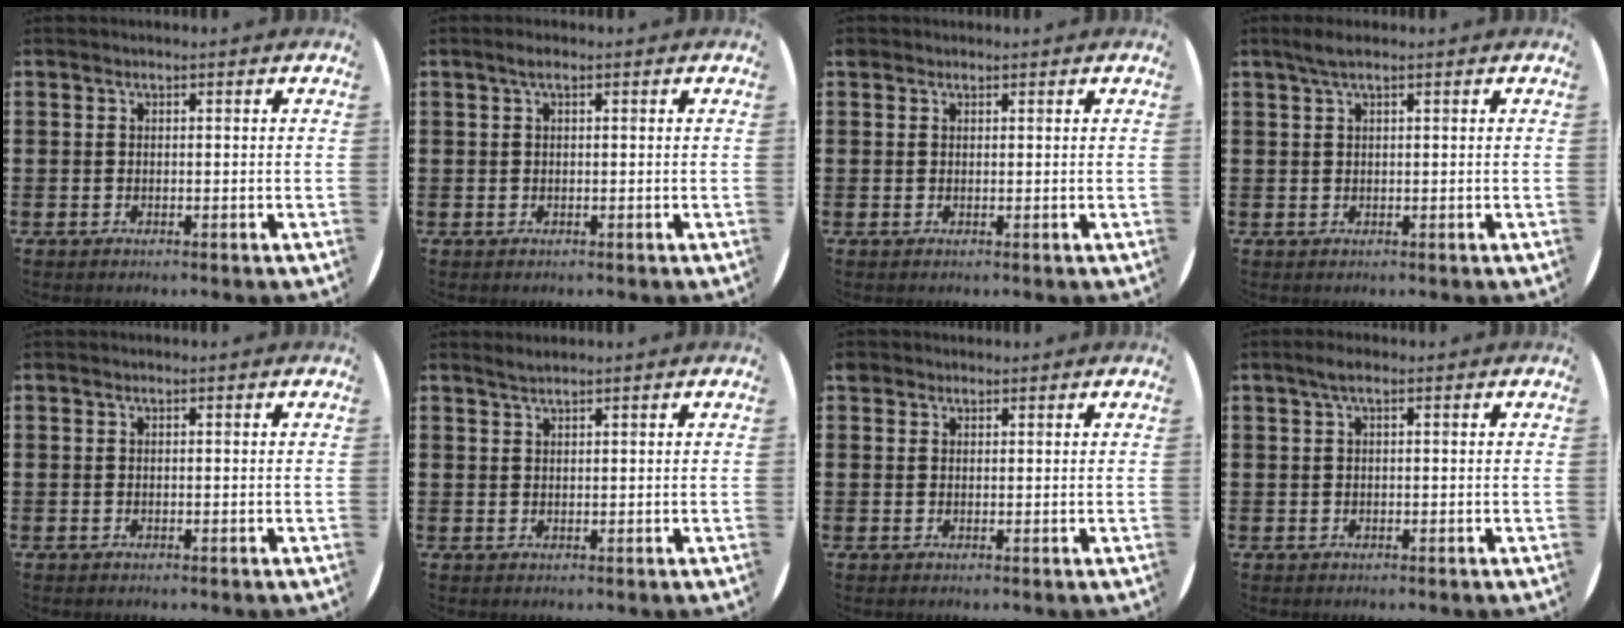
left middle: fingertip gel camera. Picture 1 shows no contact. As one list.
[{"total": 1.0, "force": [0.4, 0.3, 0.8], "torque": [-0.016, 0.005, 0.006]}, {"total": 0.7, "force": [0.6, 0.3, -0.1], "torque": [0.010, 0.000, 0.010]}, {"total": 1.8, "force": [1.2, 0.2, 1.4], "torque": [-0.027, 0.006, 0.019]}, {"total": 0.0}, {"total": 1.2, "force": [1.2, -0.1, 0.3], "torque": [-0.005, 0.001, 0.022]}, {"total": 1.1, "force": [1.0, 0.5, 0.0], "torque": [-0.001, 0.003, 0.019]}, {"total": 1.4, "force": [0.6, 0.2, 1.3], "torque": [-0.025, 0.006, 0.008]}]